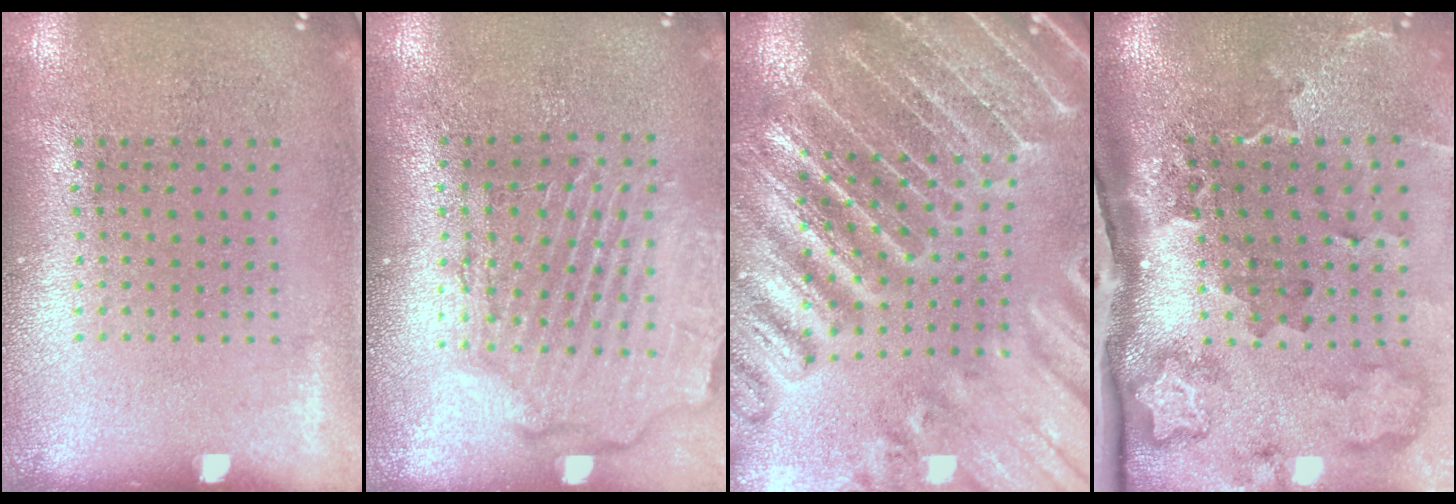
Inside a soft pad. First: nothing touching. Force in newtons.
{"total": 2.5, "press": 2.2, "slide": 1.1}
{"total": 4.5, "press": 4.1, "slide": 1.8}
{"total": 3.8, "press": 2.5, "slide": 2.8}